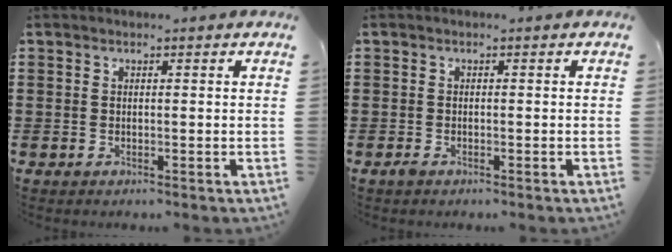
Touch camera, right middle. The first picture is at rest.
{"total": 0.7, "force": [-0.5, 0.3, 0.3], "torque": [-0.009, -0.003, -0.010]}